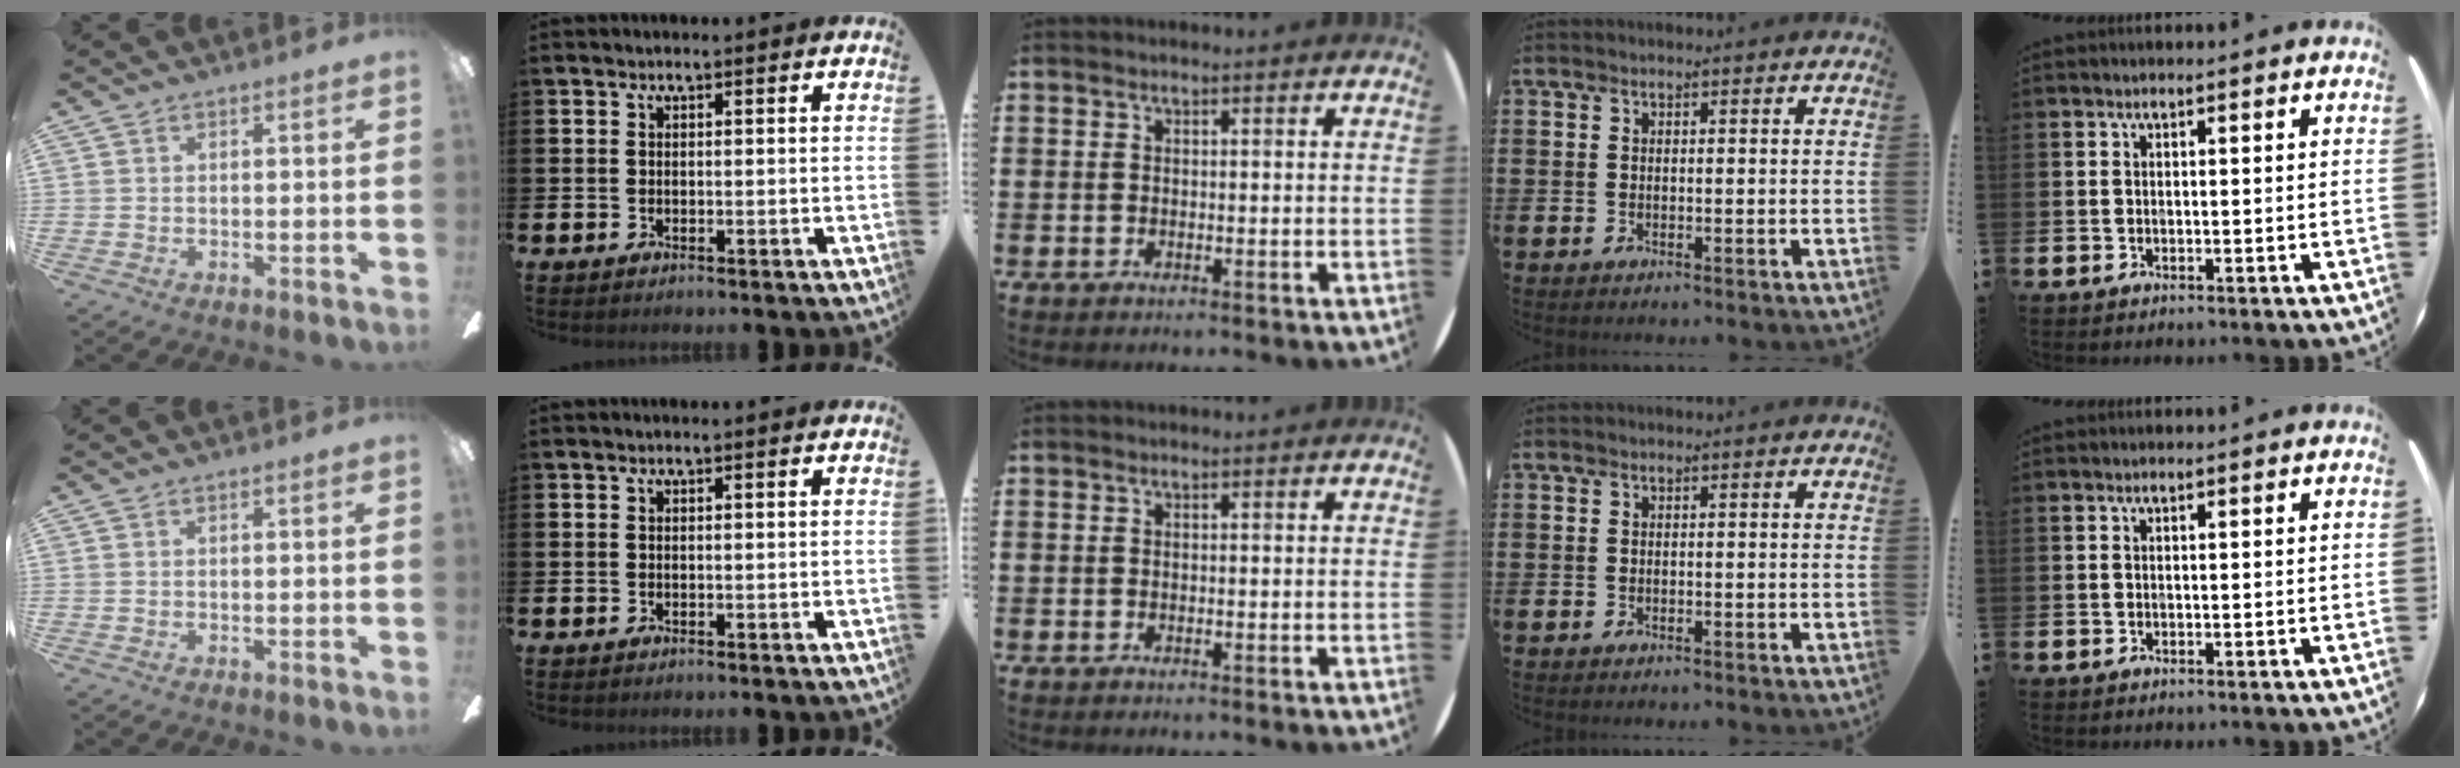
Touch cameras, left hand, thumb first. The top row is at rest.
{}